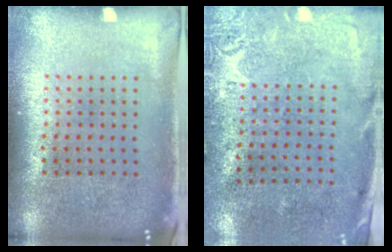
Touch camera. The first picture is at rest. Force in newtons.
{"total": 2.8, "press": 2.2, "slide": 1.8}